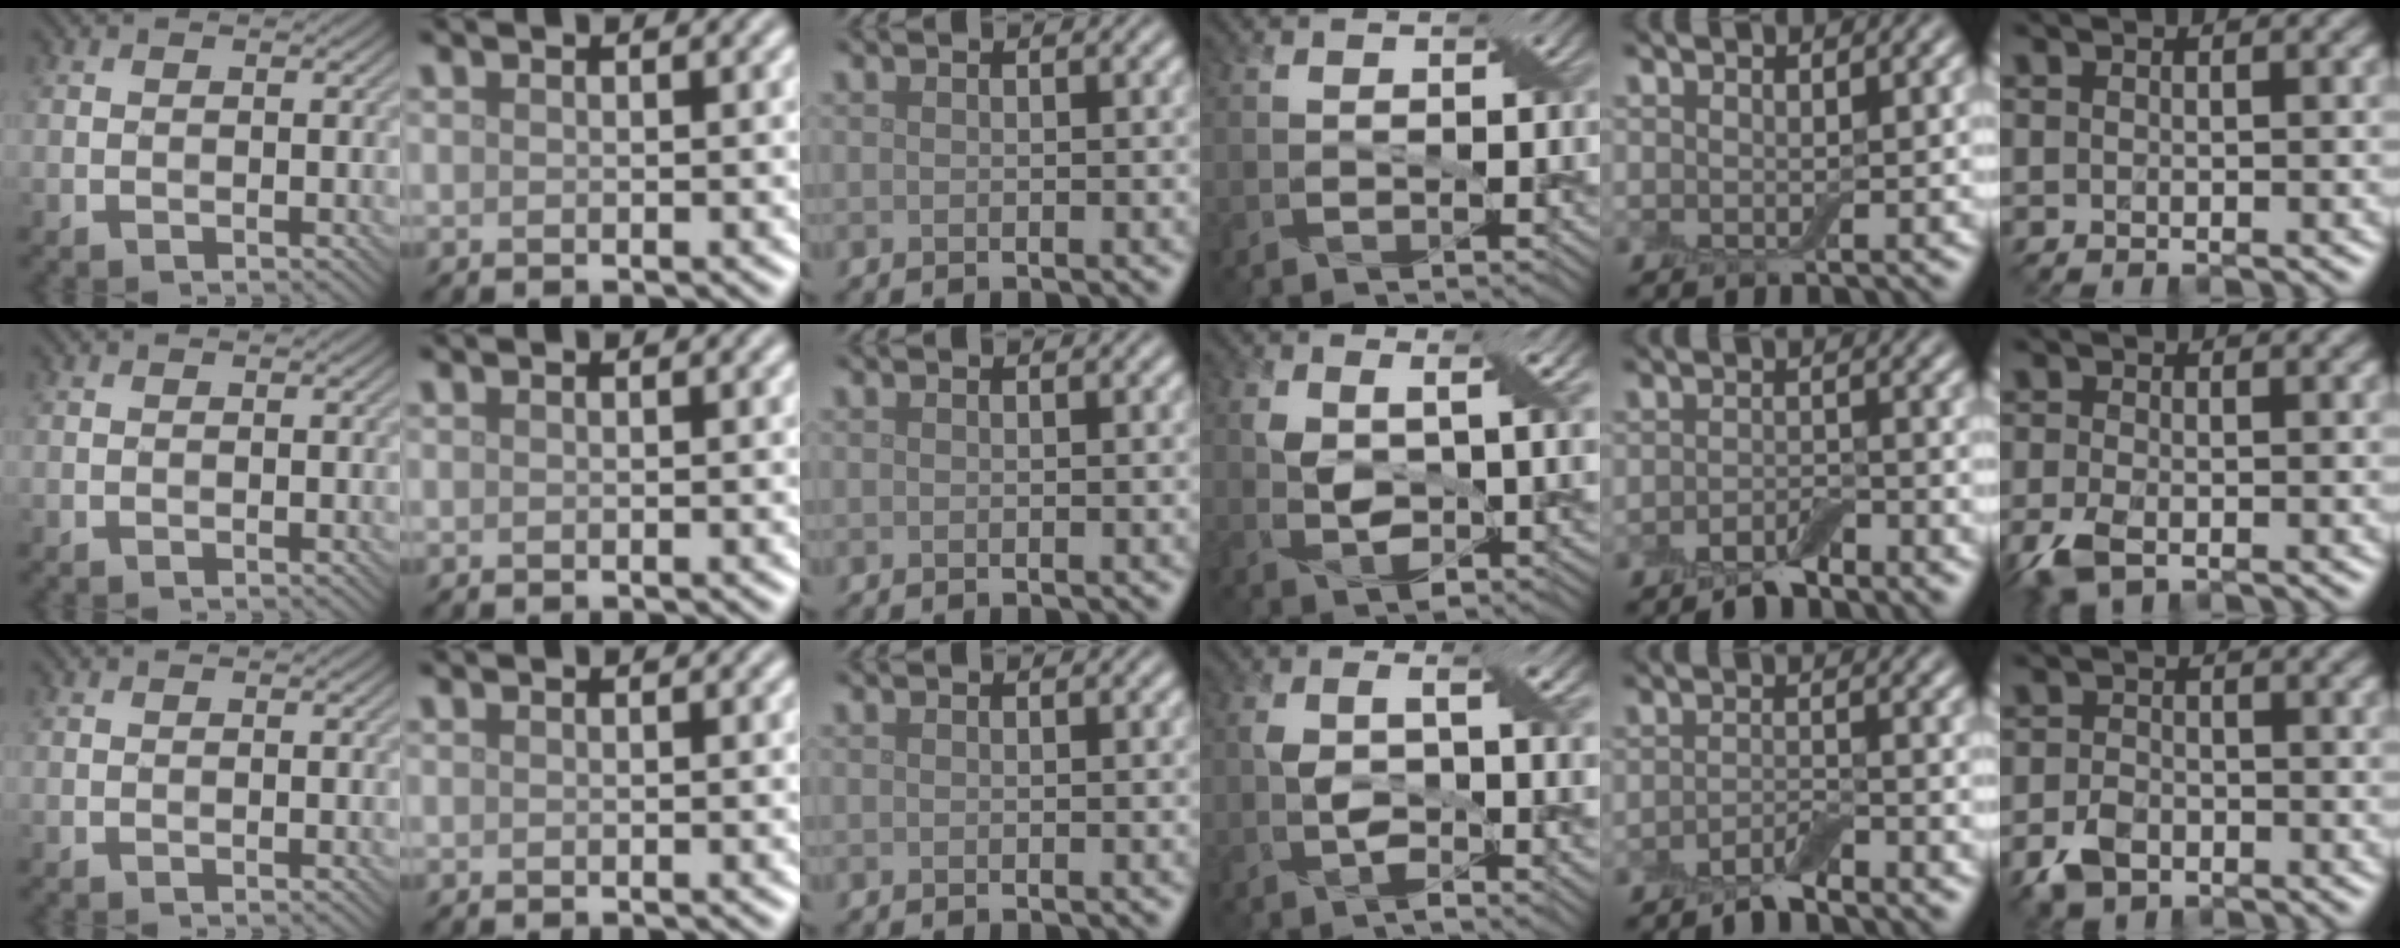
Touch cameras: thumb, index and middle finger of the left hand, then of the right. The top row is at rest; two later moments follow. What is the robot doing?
{"motion": "squeeze", "object": "air blower"}